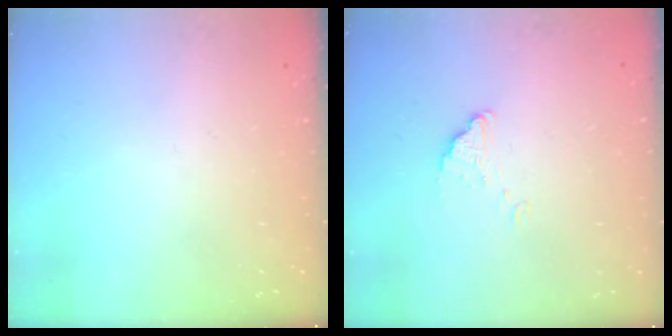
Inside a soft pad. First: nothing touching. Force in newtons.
{"total": 1.5, "press": 1.5, "slide": 0.1}